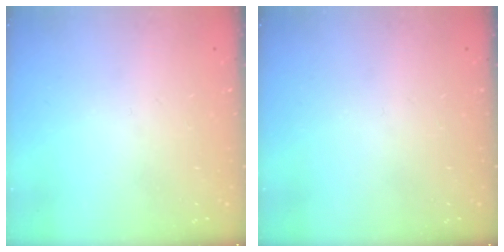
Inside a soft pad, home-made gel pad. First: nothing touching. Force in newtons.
{"total": 0.0}